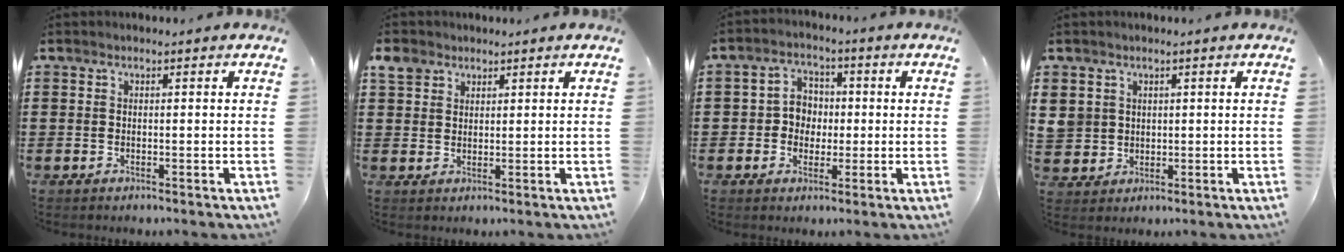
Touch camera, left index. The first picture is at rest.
{"total": 3.3, "force": [2.2, 2.4, 0.6], "torque": [-0.026, 0.011, 0.042]}
{"total": 4.7, "force": [-0.3, 4.4, 1.7], "torque": [-0.050, 0.014, -0.009]}
{"total": 3.3, "force": [1.1, 3.1, 0.3], "torque": [-0.023, 0.011, 0.019]}